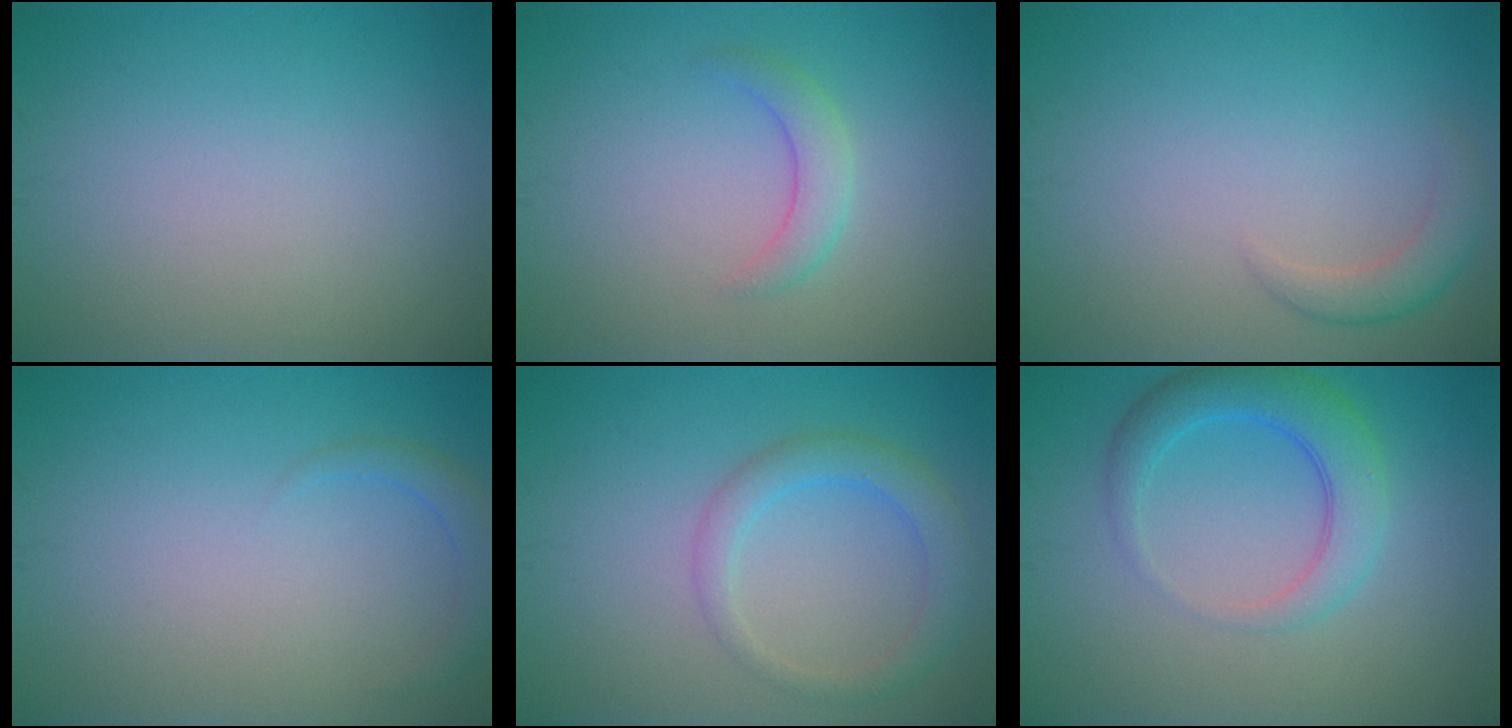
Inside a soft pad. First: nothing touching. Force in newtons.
{"total": 2.0, "press": 2.0, "slide": 0.0}
{"total": 2.0, "press": 2.0, "slide": 0.2}
{"total": 1.5, "press": 1.5, "slide": 0.1}
{"total": 3.1, "press": 3.1, "slide": 0.2}
{"total": 4.3, "press": 4.3, "slide": 0.2}